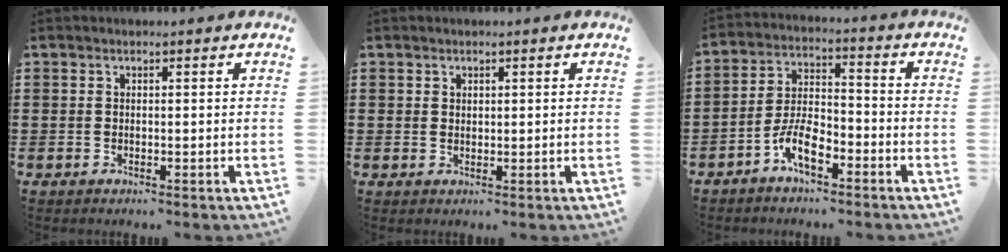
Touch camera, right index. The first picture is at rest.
{"total": 0.9, "force": [0.8, 0.4, 0.1], "torque": [-0.002, 0.001, 0.017]}
{"total": 6.8, "force": [-4.0, 2.8, 4.7], "torque": [-0.111, 0.005, -0.080]}